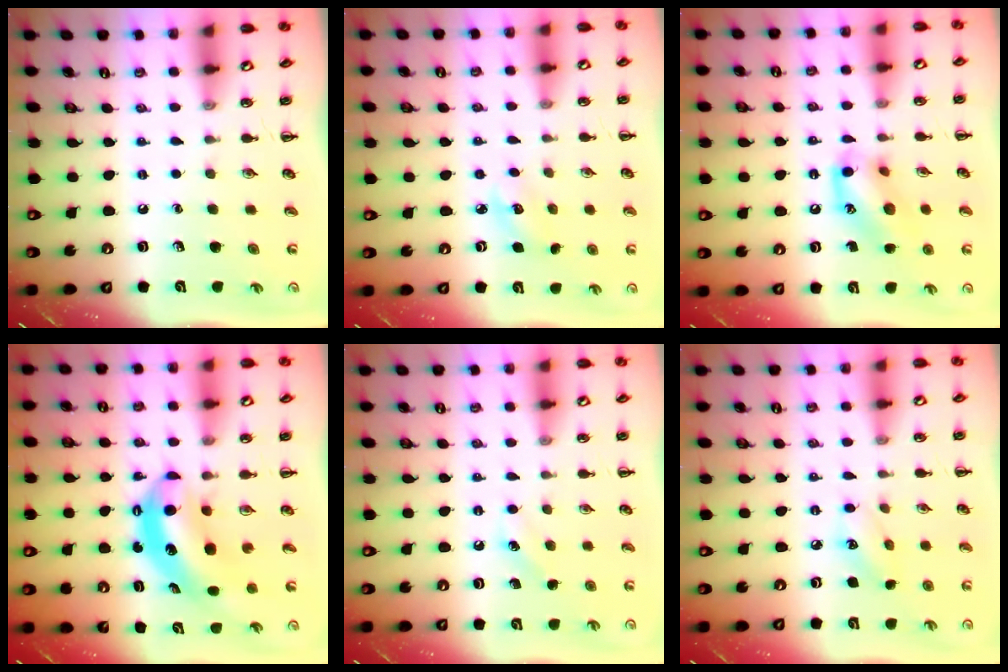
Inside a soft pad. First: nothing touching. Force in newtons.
{"total": 4.9, "press": 4.7, "slide": 1.4}
{"total": 13.5, "press": 13.4, "slide": 1.0}
{"total": 6.7, "press": 6.6, "slide": 1.5}
{"total": 5.3, "press": 5.0, "slide": 1.5}
{"total": 5.8, "press": 5.7, "slide": 1.2}